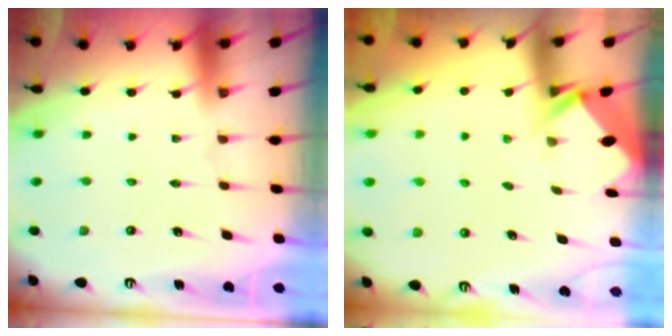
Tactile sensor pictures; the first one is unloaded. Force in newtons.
{"total": 2.5, "press": 2.5, "slide": 0.2}